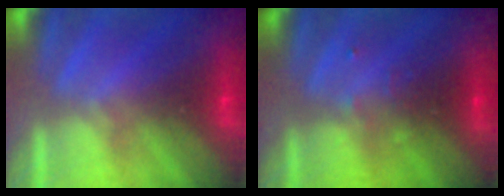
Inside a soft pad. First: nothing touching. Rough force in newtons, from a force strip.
{"total": 2.4}